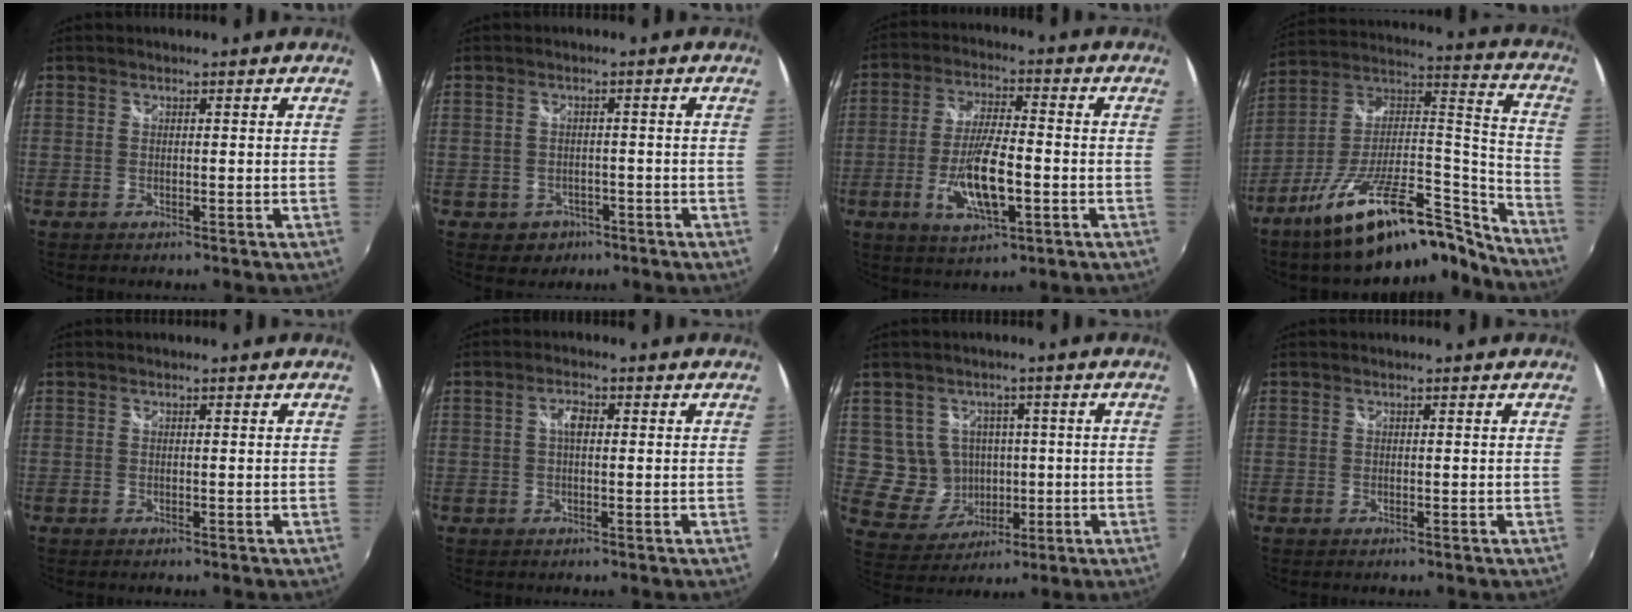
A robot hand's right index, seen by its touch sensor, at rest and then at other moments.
{"total": 4.3, "force": [-2.0, 3.7, 0.8], "torque": [-0.031, 0.002, -0.022]}
{"total": 11.2, "force": [-3.4, 3.4, 10.1], "torque": [-0.200, -0.009, -0.060]}
{"total": 25.1, "force": [-19.2, 6.8, 14.7], "torque": [-0.215, 0.009, -0.307]}
{"total": 0.0}
{"total": 2.4, "force": [0.3, 1.1, 2.2], "torque": [-0.039, 0.007, 0.002]}
{"total": 8.1, "force": [0.4, 7.8, 1.9], "torque": [-0.053, 0.009, 0.024]}
{"total": 0.0}